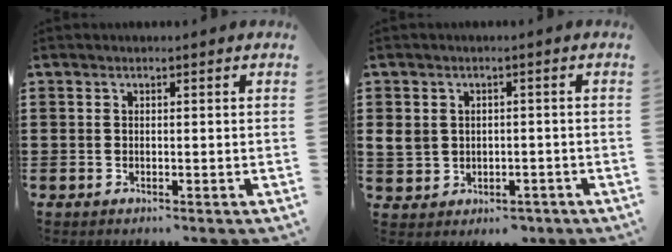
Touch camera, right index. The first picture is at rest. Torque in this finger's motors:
{"motor_torque": [0.35, -0.11, 0.10, 0.05]}